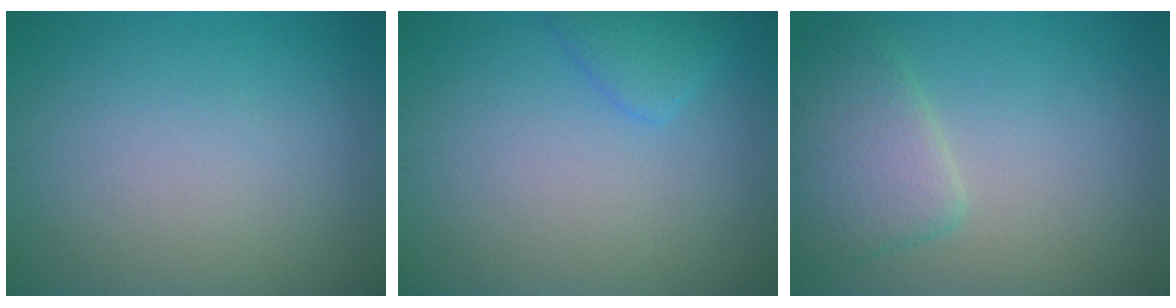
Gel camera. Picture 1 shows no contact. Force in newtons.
{"total": 2.0, "press": 1.9, "slide": 0.0}
{"total": 4.2, "press": 4.2, "slide": 0.1}